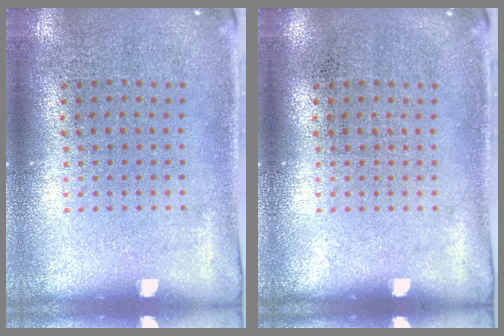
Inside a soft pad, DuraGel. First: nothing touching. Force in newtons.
{"total": 0.0}